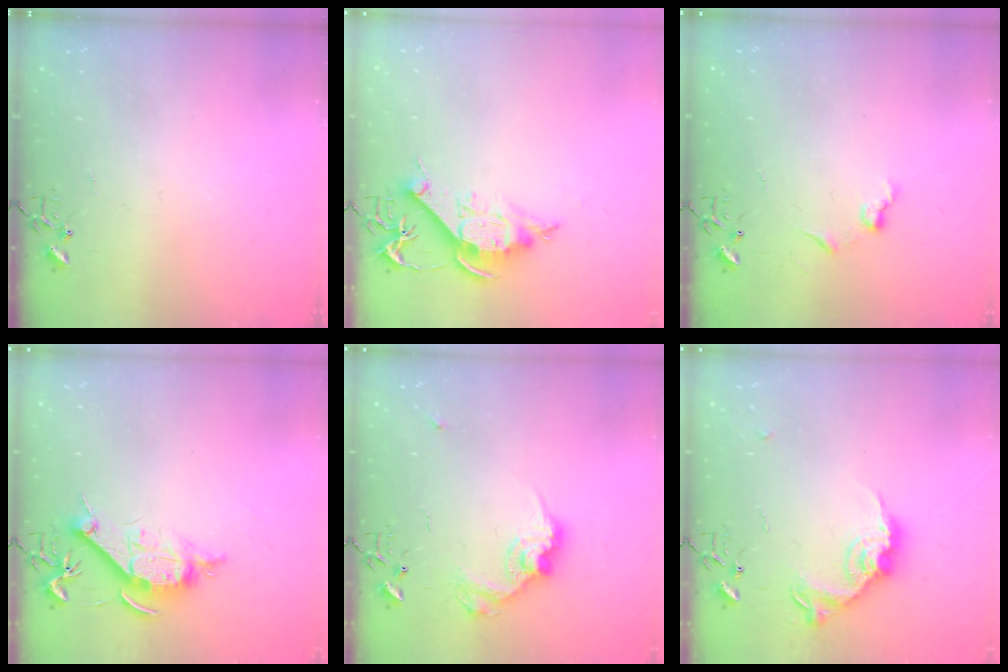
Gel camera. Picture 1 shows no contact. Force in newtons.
{"total": 10.6, "press": 10.6, "slide": 0.4}
{"total": 6.3, "press": 6.3, "slide": 0.5}
{"total": 10.6, "press": 10.6, "slide": 0.8}
{"total": 13.5, "press": 13.5, "slide": 0.8}
{"total": 15.6, "press": 15.6, "slide": 0.7}